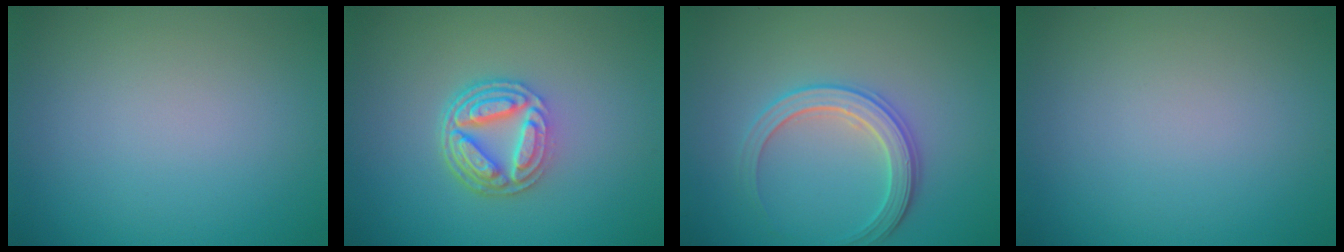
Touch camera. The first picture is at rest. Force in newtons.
{"total": 5.2, "press": 3.8, "slide": 3.5}
{"total": 3.0, "press": 3.0, "slide": 0.6}
{"total": 0.0}